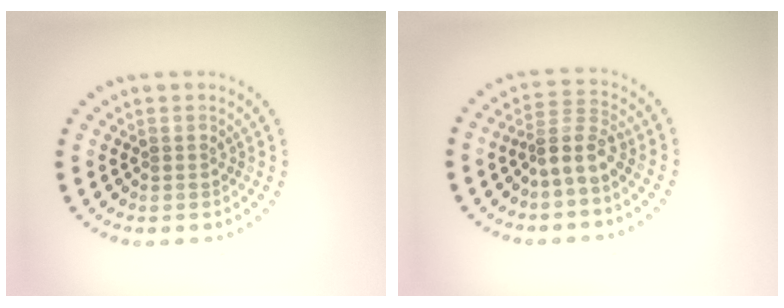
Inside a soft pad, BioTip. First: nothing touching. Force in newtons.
{"total": 2.9, "press": 2.1, "slide": 2.0}